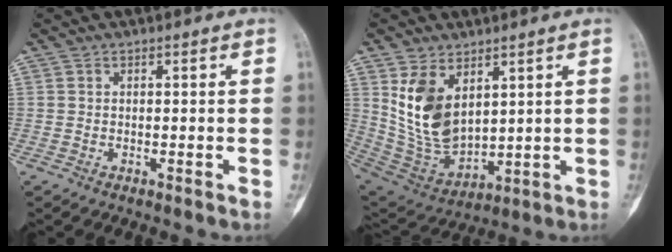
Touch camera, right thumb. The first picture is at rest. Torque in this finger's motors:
{"motor_torque": [-0.47, 2.45, 0.54, -0.16, 0.15]}